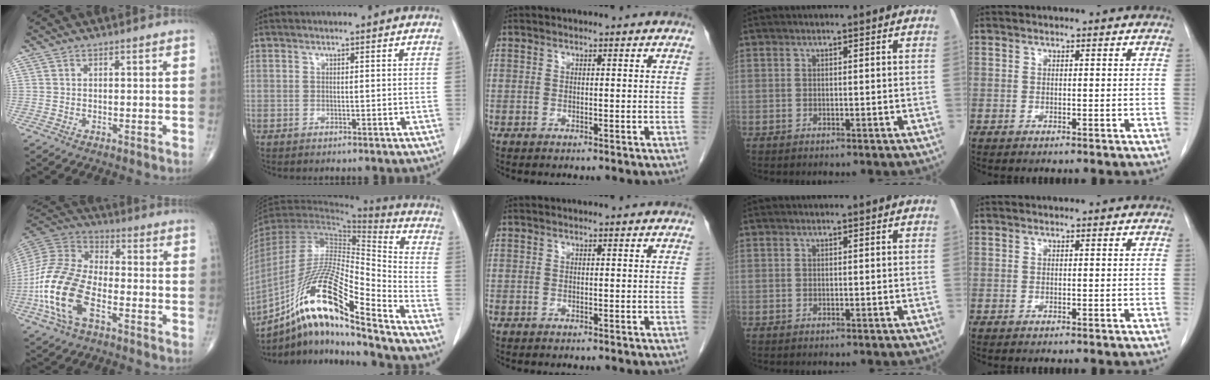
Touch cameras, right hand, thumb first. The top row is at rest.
{"thumb": {"total": 18.4, "force": [-6.2, 9.4, 14.5], "torque": [-0.311, 0.026, -0.122]}, "index": {"total": 19.9, "force": [-13.1, 1.2, 15.0], "torque": [-0.312, -0.015, -0.240]}}